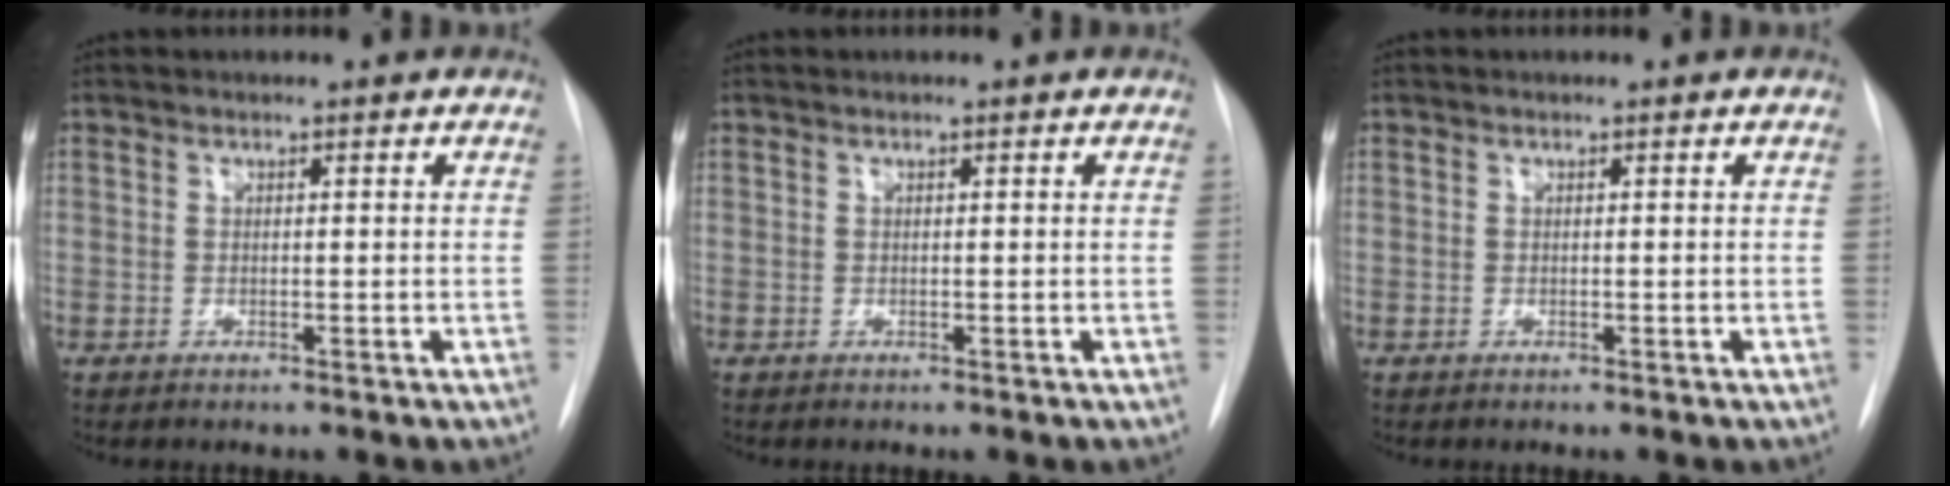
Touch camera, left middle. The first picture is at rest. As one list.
[{"total": 0.0}, {"total": 0.0}]